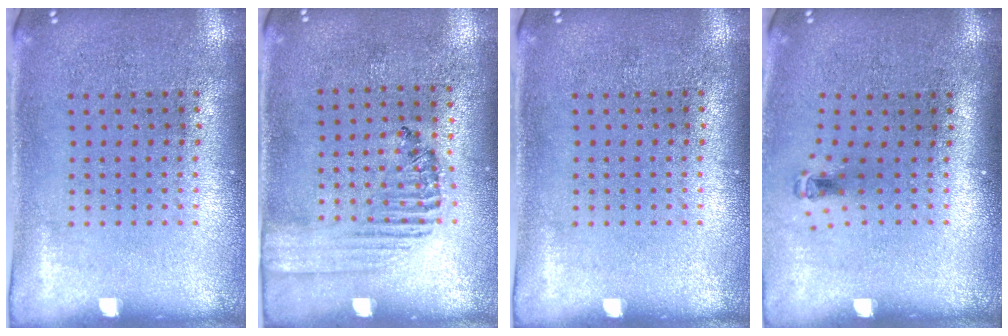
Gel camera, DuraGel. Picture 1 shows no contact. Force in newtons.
{"total": 1.3, "press": 1.0, "slide": 0.8}
{"total": 0.0}
{"total": 0.7, "press": 0.4, "slide": 0.6}